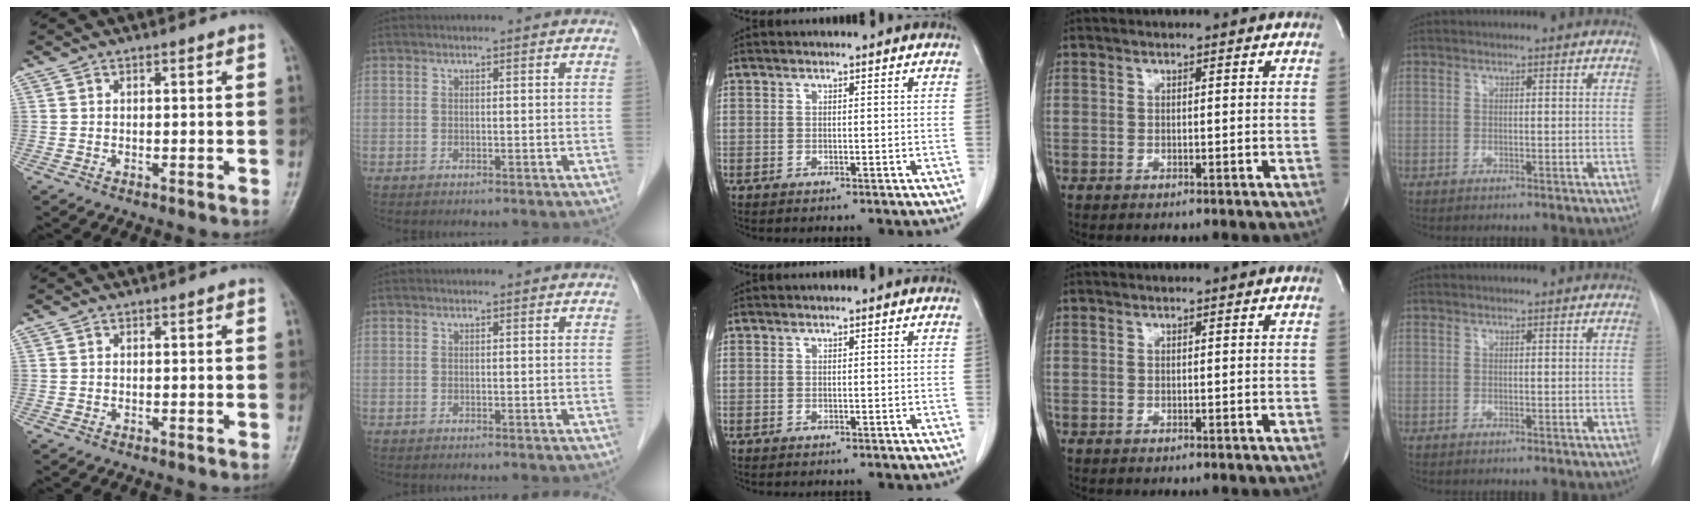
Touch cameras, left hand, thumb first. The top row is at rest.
{}